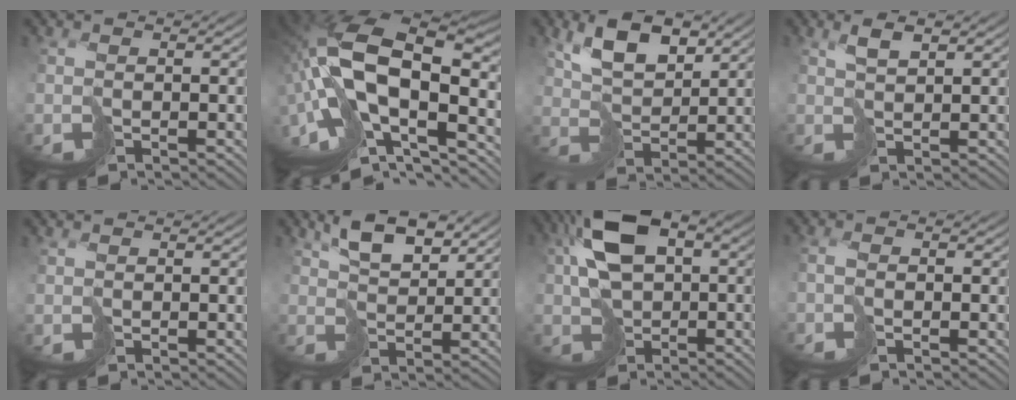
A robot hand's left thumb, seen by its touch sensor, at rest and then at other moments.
{"total": 18.6, "force": [-4.2, 10.1, 15.1], "torque": [-0.328, -0.009, -0.075]}
{"total": 7.5, "force": [4.1, 3.8, 5.0], "torque": [-0.105, 0.004, 0.077]}
{"total": 2.8, "force": [1.6, 0.8, 2.1], "torque": [-0.048, 0.003, 0.033]}
{"total": 0.5, "force": [0.5, 0.2, 0.1], "torque": [-0.006, 0.001, 0.012]}
{"total": 6.1, "force": [3.7, 2.6, 4.0], "torque": [-0.085, 0.005, 0.070]}
{"total": 11.1, "force": [1.5, 7.4, 8.1], "torque": [-0.176, -0.001, 0.026]}
{"total": 1.8, "force": [-0.9, 0.8, 1.3], "torque": [-0.032, 0.002, -0.022]}